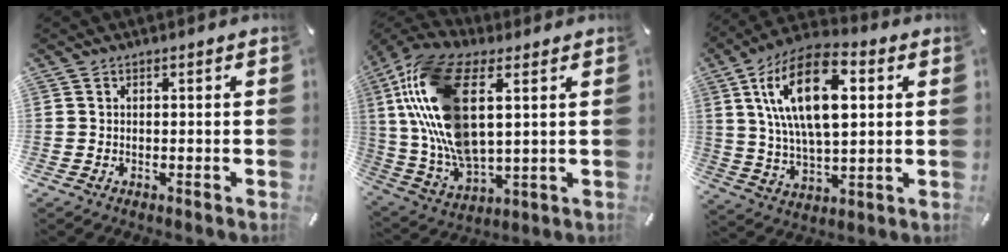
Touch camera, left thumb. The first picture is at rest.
{"total": 20.0, "force": [5.6, 10.2, 16.2], "torque": [-0.378, -0.013, 0.094]}
{"total": 19.5, "force": [6.1, 9.9, 15.6], "torque": [-0.304, -0.004, 0.094]}